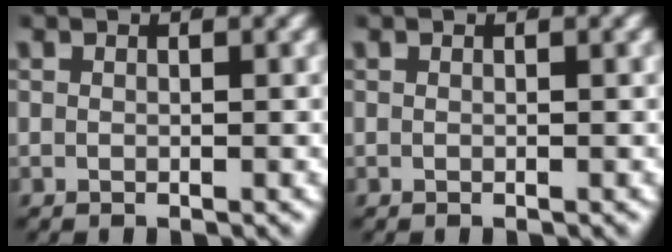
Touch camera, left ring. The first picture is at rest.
{"total": 0.0}